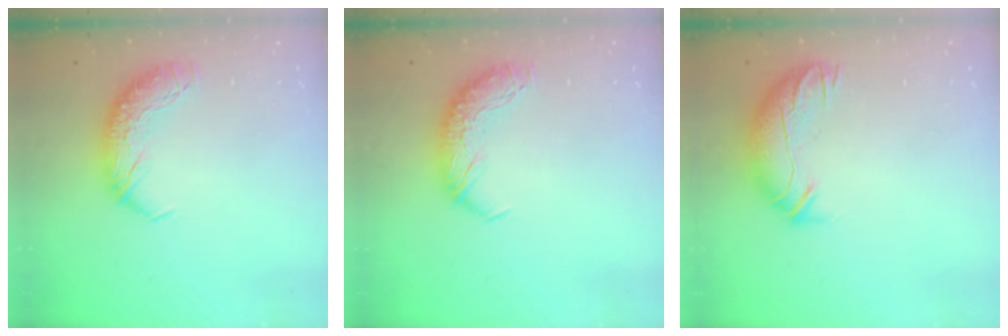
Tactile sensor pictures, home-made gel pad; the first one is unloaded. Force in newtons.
{"total": 0.0}
{"total": 3.5, "press": 2.3, "slide": 2.7}